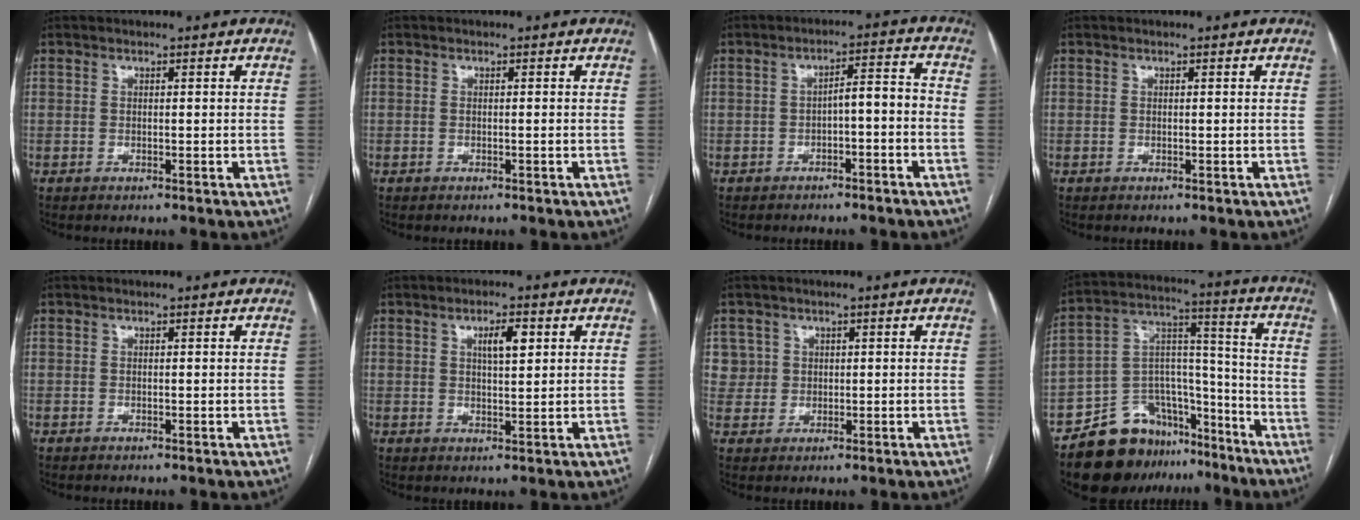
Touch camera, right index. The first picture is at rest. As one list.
[{"total": 0.0}, {"total": 4.7, "force": [-1.7, 1.3, 4.2], "torque": [-0.062, 0.027, -0.022]}, {"total": 0.0}, {"total": 0.0}, {"total": 4.0, "force": [1.5, 0.9, 3.5], "torque": [-0.060, 0.003, 0.026]}, {"total": 3.4, "force": [1.1, 3.2, -0.4], "torque": [0.028, 0.008, 0.018]}, {"total": 16.5, "force": [-12.4, 9.3, 5.6], "torque": [-0.076, 0.074, -0.202]}]